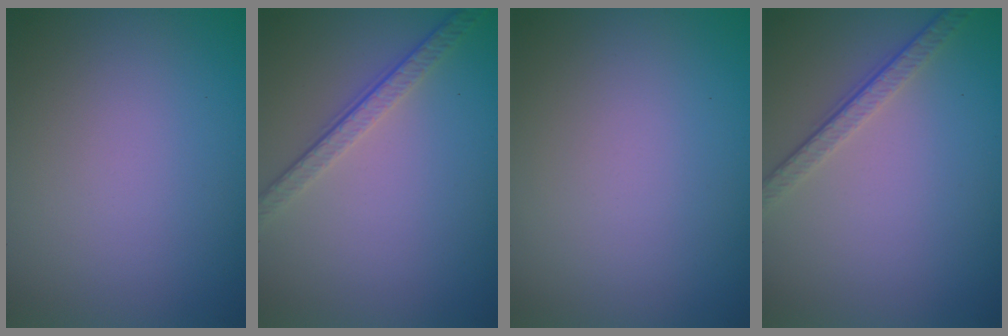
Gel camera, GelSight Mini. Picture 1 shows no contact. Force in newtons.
{"total": 3.5, "press": 2.6, "slide": 2.4}
{"total": 0.0}
{"total": 3.3, "press": 2.3, "slide": 2.3}